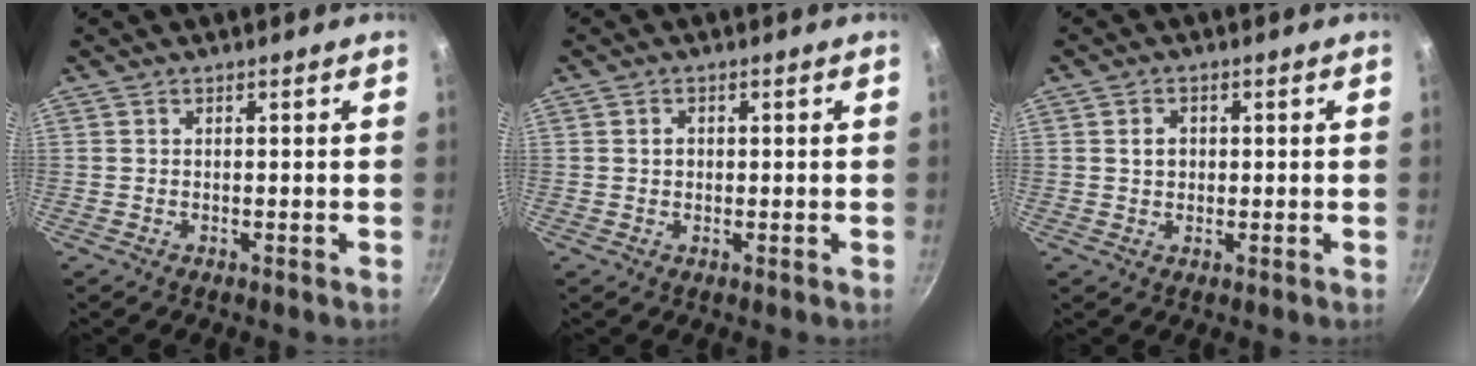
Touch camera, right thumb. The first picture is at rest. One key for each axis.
{"total": 1.6, "fx": 0.2, "fy": 1.4, "fz": 0.8, "tx": -0.009, "ty": 0.005, "tz": 0.002}
{"total": 2.7, "fx": 0.4, "fy": 2.2, "fz": 1.5, "tx": -0.014, "ty": 0.005, "tz": 0.005}